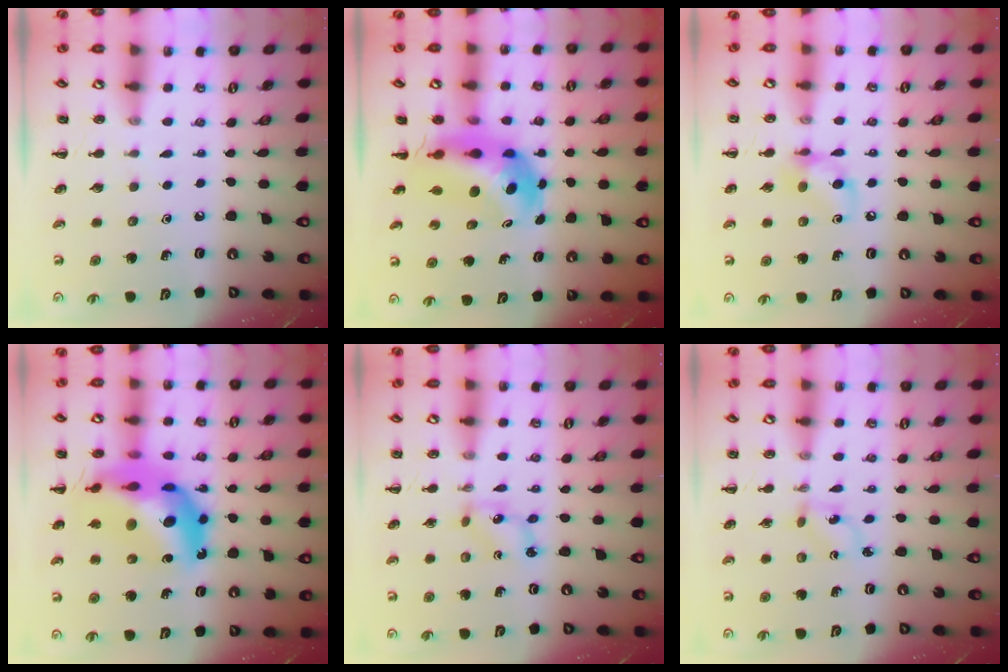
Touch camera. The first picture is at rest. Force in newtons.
{"total": 7.3, "press": 6.9, "slide": 2.6}
{"total": 9.1, "press": 9.1, "slide": 0.7}
{"total": 22.7, "press": 21.9, "slide": 6.0}
{"total": 2.8, "press": 2.7, "slide": 0.7}
{"total": 1.7, "press": 1.5, "slide": 0.8}